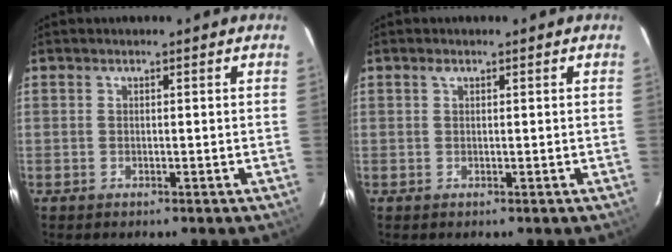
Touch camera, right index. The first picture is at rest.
{"total": 0.6, "force": [0.3, 0.3, 0.4], "torque": [-0.006, 0.003, 0.005]}